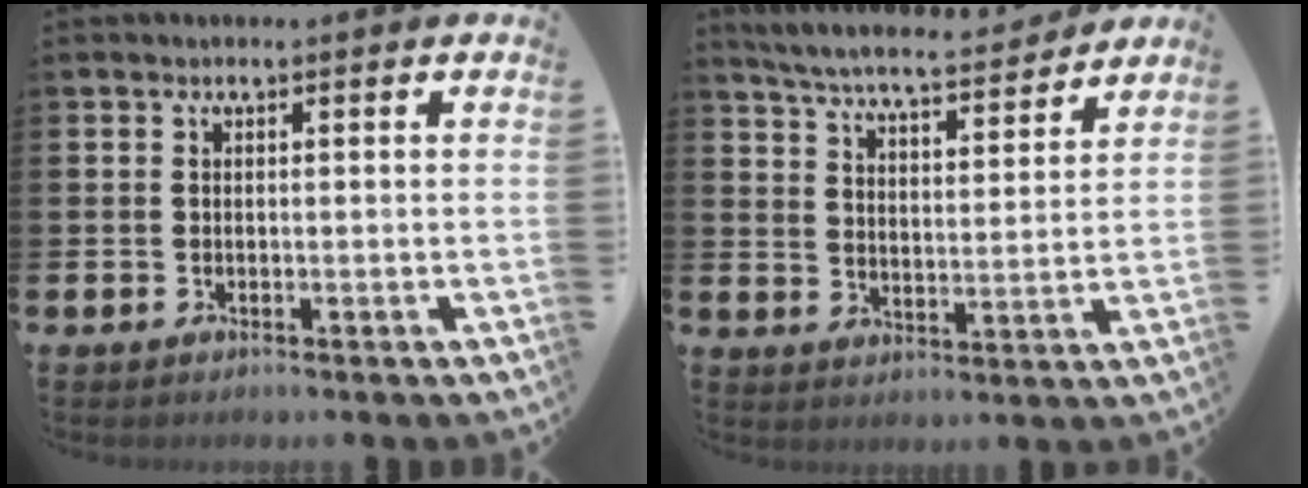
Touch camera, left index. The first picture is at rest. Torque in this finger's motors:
{"motor_torque": [1.26, -0.88, 0.65, 0.21]}